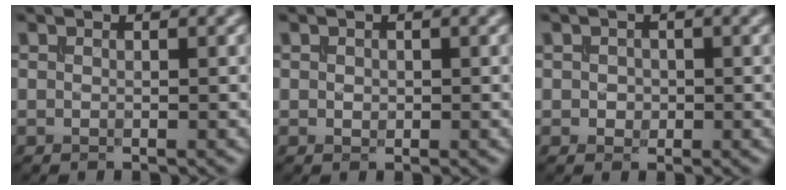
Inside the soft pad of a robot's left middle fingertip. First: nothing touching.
{"total": 0.5, "force": [0.0, 0.4, 0.2], "torque": [-0.007, -0.001, -0.001]}
{"total": 0.9, "force": [-0.1, 0.8, 0.4], "torque": [-0.009, -0.001, -0.003]}